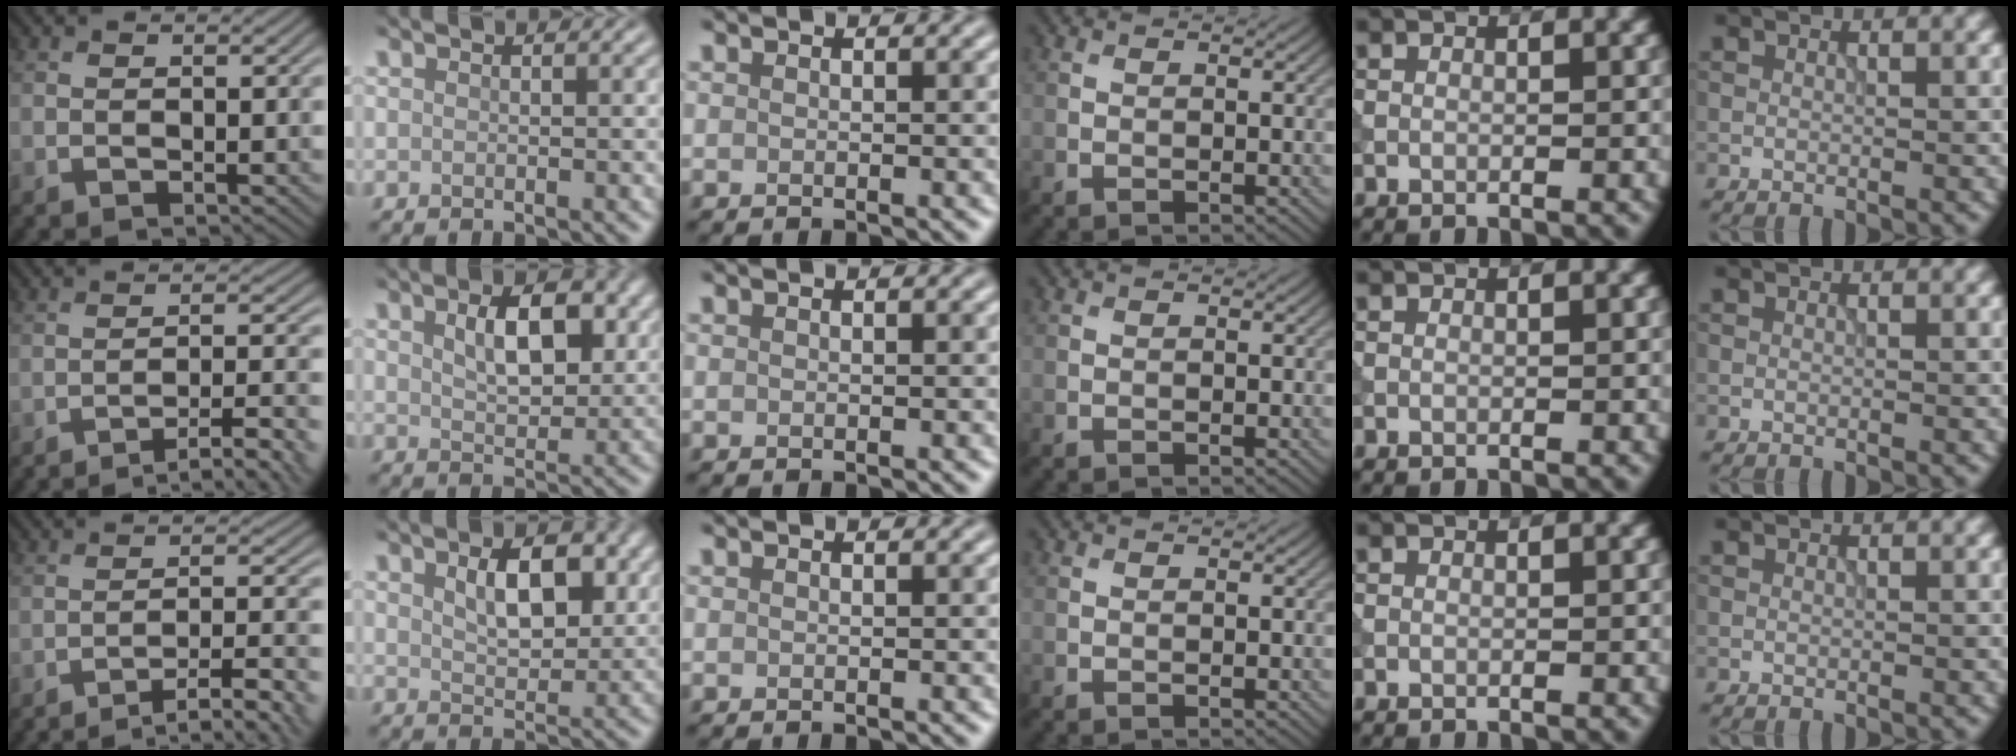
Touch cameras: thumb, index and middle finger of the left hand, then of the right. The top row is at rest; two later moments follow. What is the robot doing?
{"motion": "extract", "object": "tissue"}